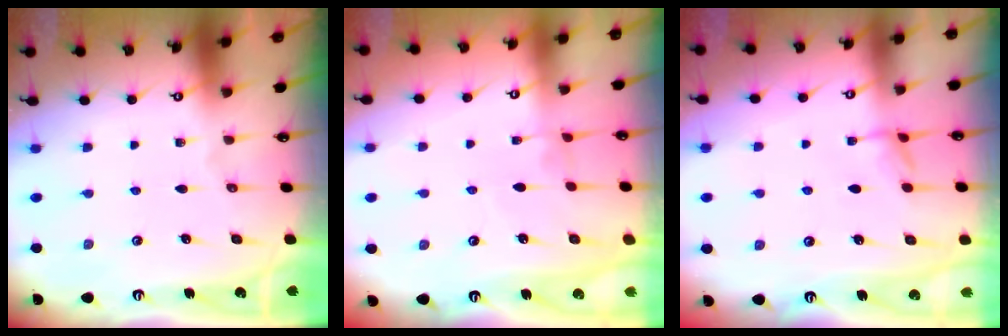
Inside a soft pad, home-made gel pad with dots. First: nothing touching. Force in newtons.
{"total": 2.9, "press": 2.9, "slide": 0.4}
{"total": 2.6, "press": 2.6, "slide": 0.5}